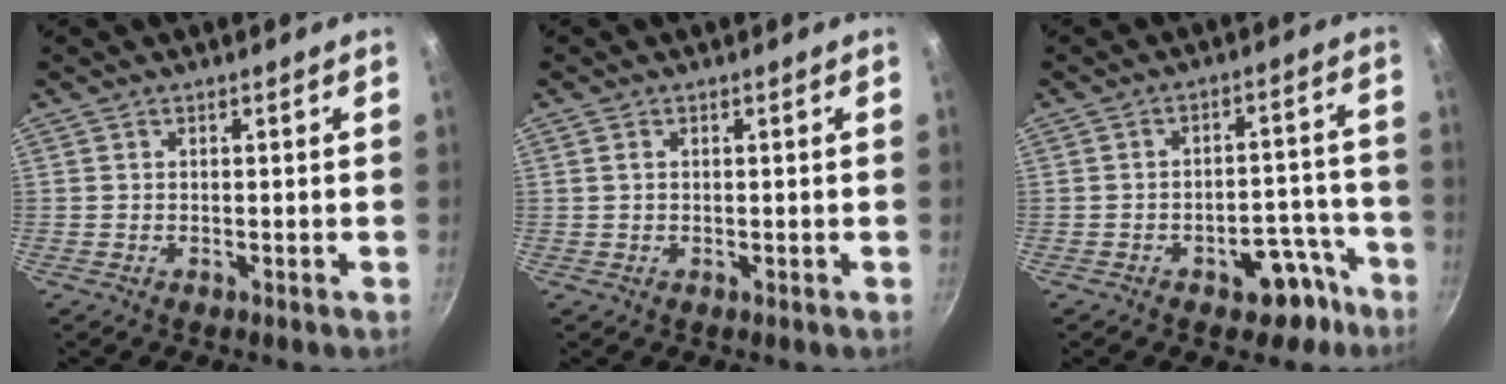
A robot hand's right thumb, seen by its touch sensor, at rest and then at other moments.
{"total": 1.0, "force": [0.2, 0.7, 0.7], "torque": [-0.014, 0.000, 0.005]}
{"total": 8.9, "force": [-5.3, 4.9, 5.1], "torque": [-0.037, 0.055, -0.068]}